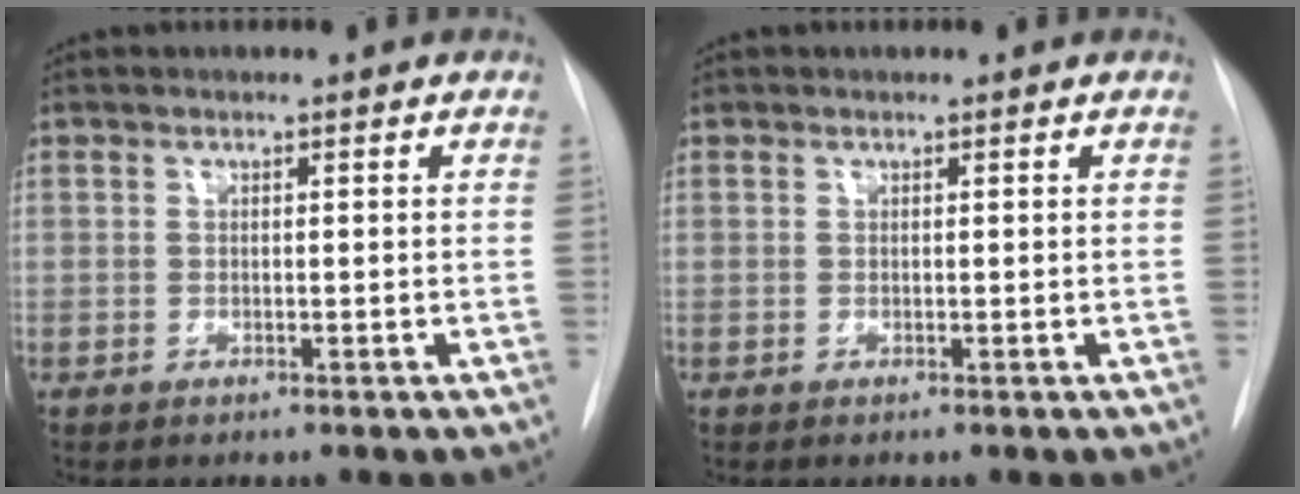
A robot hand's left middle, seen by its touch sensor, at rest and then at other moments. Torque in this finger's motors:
{"motor_torque": [0.12, -0.12, -0.05, 0.01]}